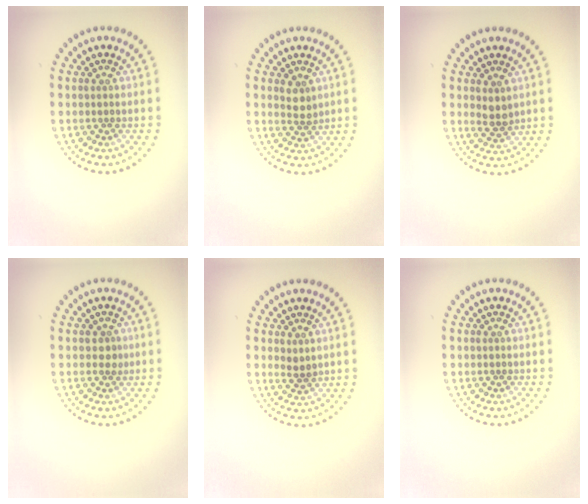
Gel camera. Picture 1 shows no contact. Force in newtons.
{"total": 1.8, "press": 1.5, "slide": 0.9}
{"total": 1.7, "press": 1.5, "slide": 0.8}
{"total": 1.1, "press": 1.1, "slide": 0.5}
{"total": 1.0, "press": 0.9, "slide": 0.6}
{"total": 0.0}